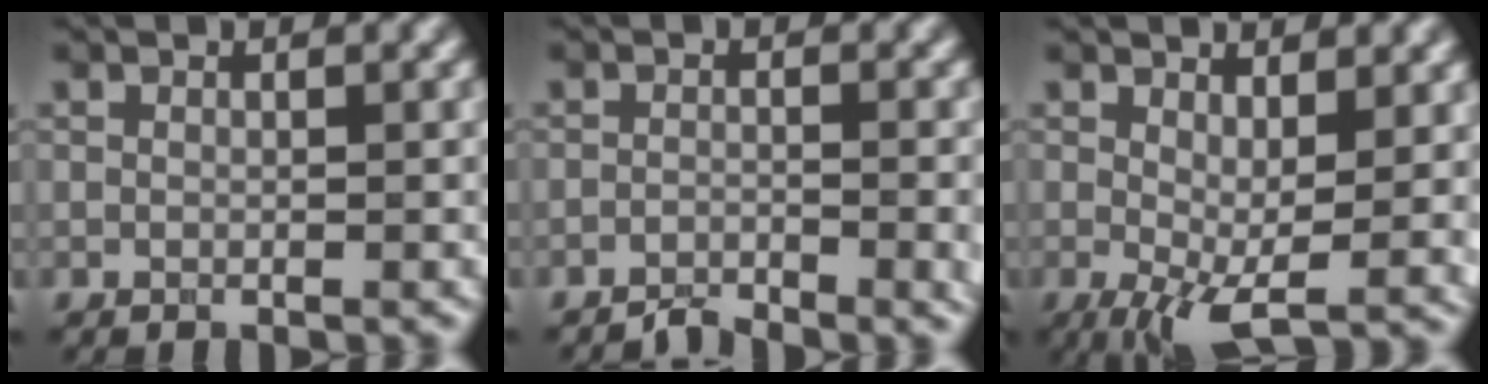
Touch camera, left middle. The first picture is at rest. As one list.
[{"total": 3.2, "force": [-2.4, 0.9, 1.9], "torque": [-0.026, -0.003, -0.044]}, {"total": 6.2, "force": [0.1, 2.4, 5.8], "torque": [-0.107, -0.017, 0.008]}]